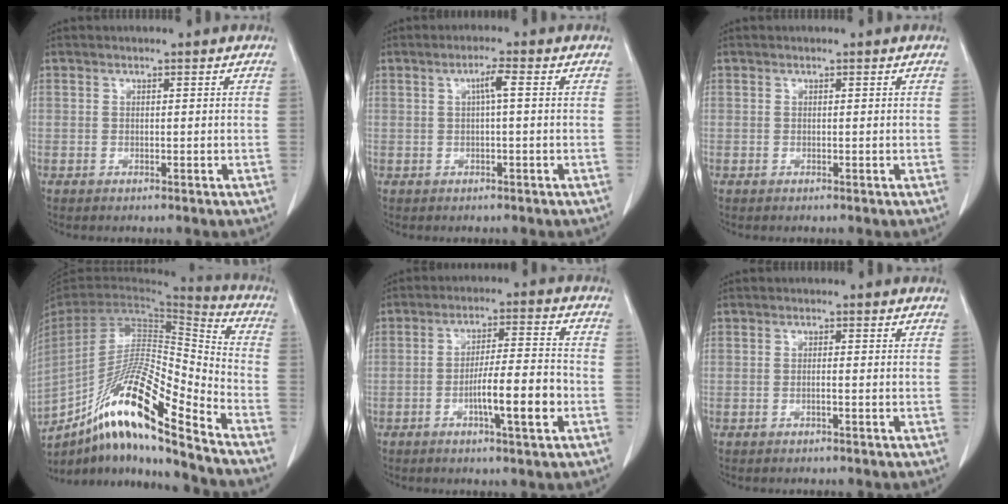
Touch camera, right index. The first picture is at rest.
{"total": 2.3, "force": [0.4, 0.0, 2.3], "torque": [-0.041, 0.005, 0.007]}
{"total": 0.0}
{"total": 20.6, "force": [-14.2, 1.0, 14.9], "torque": [-0.282, -0.015, -0.259]}
{"total": 9.2, "force": [-3.0, 0.7, 8.6], "torque": [-0.142, 0.002, -0.052]}
{"total": 0.9, "force": [-0.2, 0.0, 0.8], "torque": [-0.016, 0.000, -0.004]}